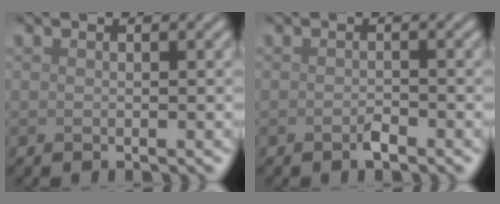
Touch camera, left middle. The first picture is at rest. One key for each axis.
{"total": 1.0, "fx": -0.6, "fy": 0.3, "fz": 0.7, "tx": -0.014, "ty": -0.001, "tz": -0.011}